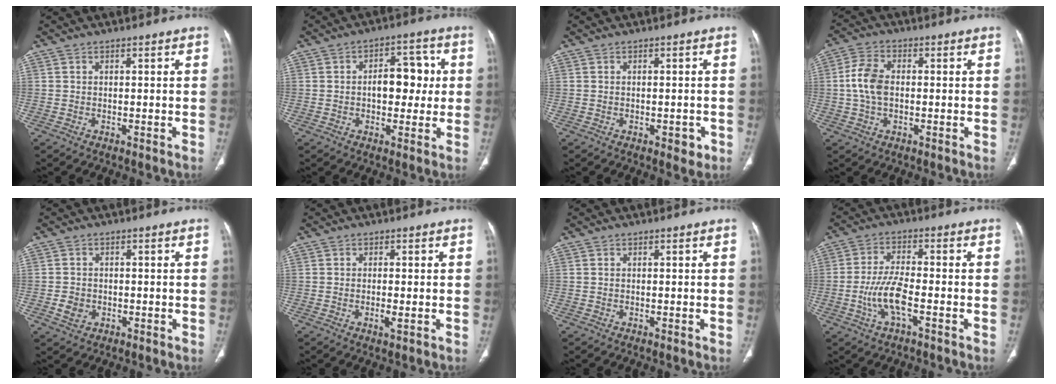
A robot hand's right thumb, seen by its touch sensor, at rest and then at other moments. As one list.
[{"total": 8.8, "force": [0.4, 5.5, 6.8], "torque": [-0.059, 0.020, 0.003]}, {"total": 2.2, "force": [-1.0, 1.2, 1.6], "torque": [-0.010, 0.005, -0.008]}, {"total": 7.1, "force": [0.0, 4.4, 5.5], "torque": [-0.117, 0.015, -0.004]}, {"total": 3.0, "force": [-0.8, 2.5, 1.4], "torque": [-0.021, 0.003, -0.011]}, {"total": 1.8, "force": [-0.5, 0.3, 1.7], "torque": [-0.036, -0.007, -0.010]}, {"total": 0.0}, {"total": 7.6, "force": [-2.5, 2.4, 6.8], "torque": [-0.145, 0.015, -0.047]}]